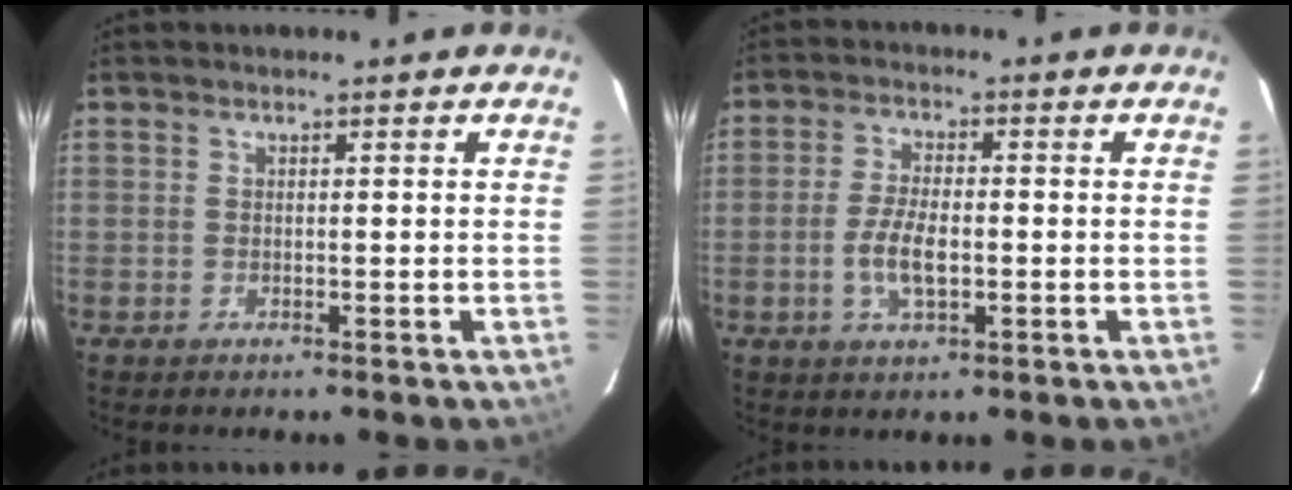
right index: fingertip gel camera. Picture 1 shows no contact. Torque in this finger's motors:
{"motor_torque": [0.23, -0.13, 0.33, 0.10]}